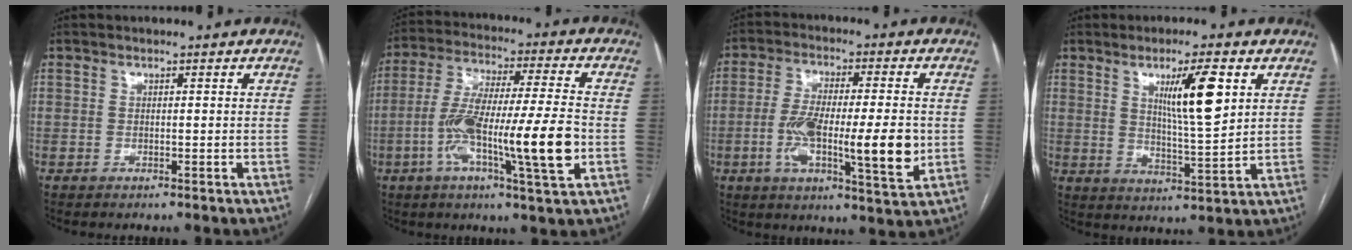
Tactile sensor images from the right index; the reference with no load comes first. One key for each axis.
{"total": 16.9, "fx": -4.2, "fy": 0.9, "fz": 16.3, "tx": -0.297, "ty": 0.000, "tz": -0.074}
{"total": 14.5, "fx": -2.2, "fy": 2.8, "fz": 14.0, "tx": -0.242, "ty": -0.005, "tz": -0.033}
{"total": 9.5, "fx": 3.7, "fy": 0.8, "fz": 8.7, "tx": -0.147, "ty": -0.008, "tz": 0.065}